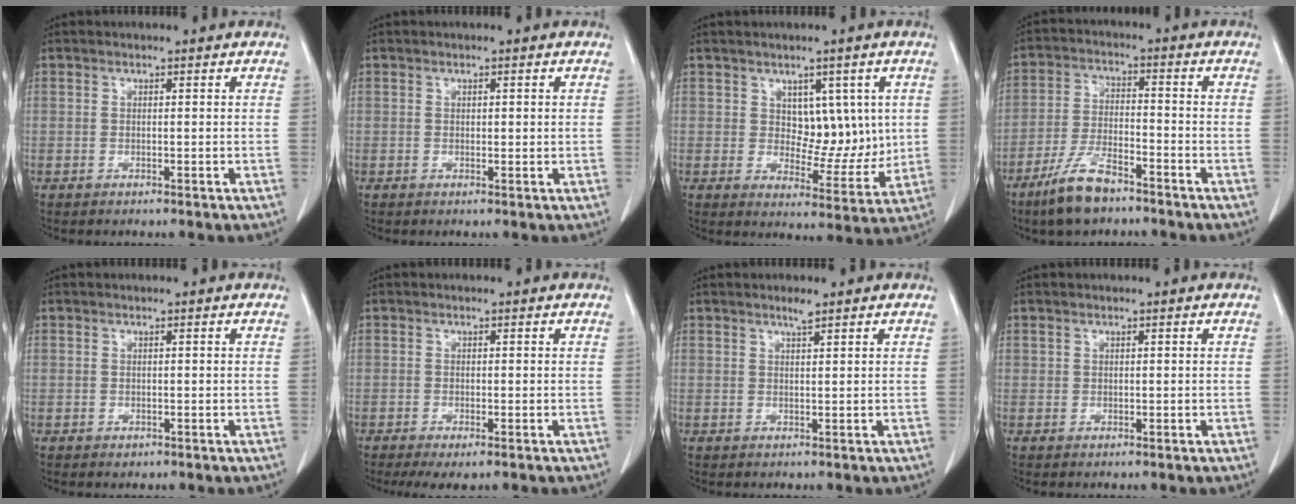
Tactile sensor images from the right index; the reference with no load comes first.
{"total": 0.7, "force": [0.2, 0.3, 0.7], "torque": [-0.009, -0.001, 0.003]}
{"total": 7.5, "force": [1.9, 4.5, 5.7], "torque": [-0.065, 0.003, 0.038]}
{"total": 8.4, "force": [-6.2, 2.3, 5.3], "torque": [-0.114, -0.012, -0.118]}
{"total": 0.6, "force": [-0.1, 0.5, 0.1], "torque": [-0.001, 0.002, -0.001]}
{"total": 2.9, "force": [-1.7, 0.7, 2.2], "torque": [-0.038, -0.009, -0.025]}
{"total": 1.4, "force": [1.1, 0.0, 0.9], "torque": [-0.017, 0.000, 0.022]}
{"total": 0.5, "force": [0.4, 0.4, 0.0], "torque": [0.008, 0.000, 0.006]}